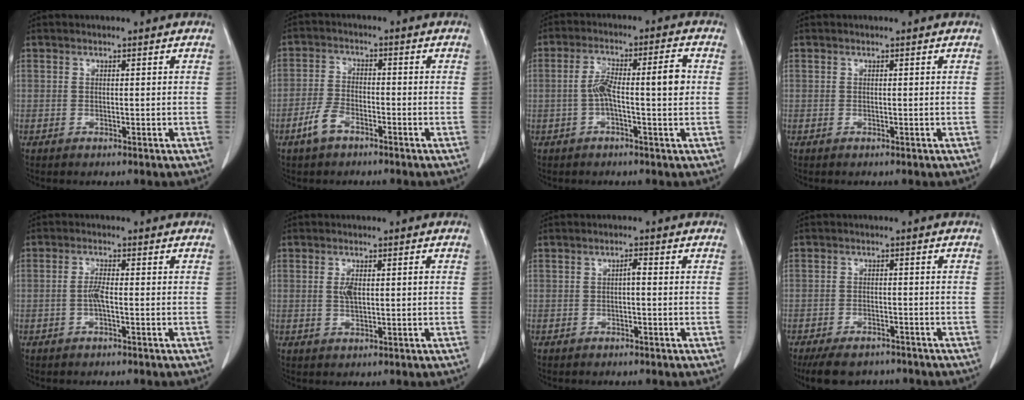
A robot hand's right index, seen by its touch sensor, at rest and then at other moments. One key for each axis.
{"total": 4.5, "fx": -2.9, "fy": 2.2, "fz": 2.6, "tx": -0.062, "ty": 0.003, "tz": -0.056}
{"total": 8.0, "fx": -0.3, "fy": 1.2, "fz": 7.9, "tx": -0.140, "ty": 0.026, "tz": -0.008}
{"total": 0.0}
{"total": 2.2, "fx": -0.5, "fy": 0.3, "fz": 2.2, "tx": -0.046, "ty": 0.001, "tz": -0.012}
{"total": 3.1, "fx": 0.4, "fy": 1.0, "fz": 2.9, "tx": -0.057, "ty": 0.003, "tz": 0.010}
{"total": 1.1, "fx": -0.1, "fy": 0.3, "fz": 1.1, "tx": -0.019, "ty": 0.003, "tz": -0.002}
{"total": 8.6, "fx": -7.2, "fy": 3.5, "fz": 3.1, "tx": -0.044, "ty": -0.008, "tz": -0.104}